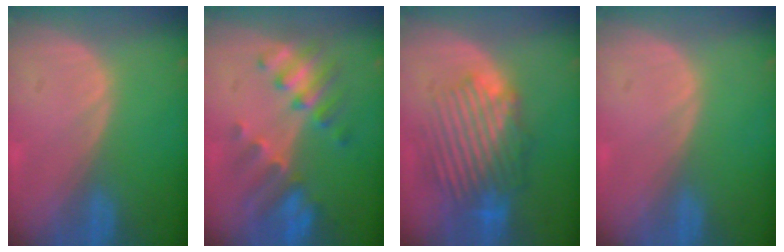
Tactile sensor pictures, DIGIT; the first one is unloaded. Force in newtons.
{"total": 7.4, "press": 7.2, "slide": 1.9}
{"total": 9.6, "press": 9.0, "slide": 3.3}
{"total": 0.0}